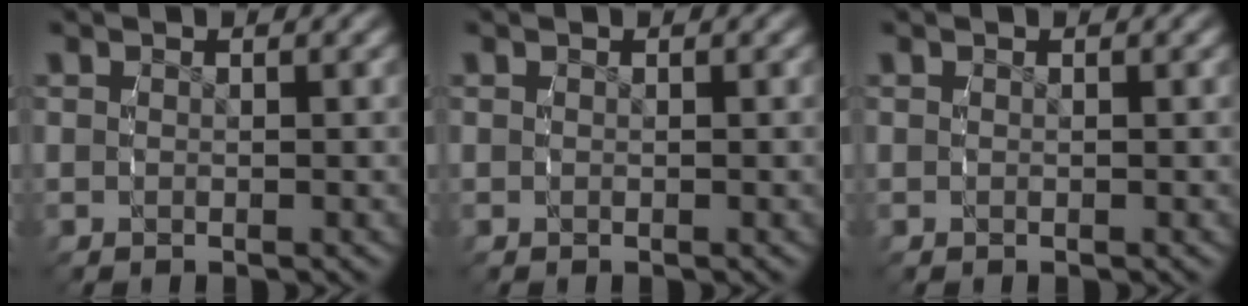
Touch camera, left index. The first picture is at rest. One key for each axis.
{"total": 0.0}
{"total": 0.0}